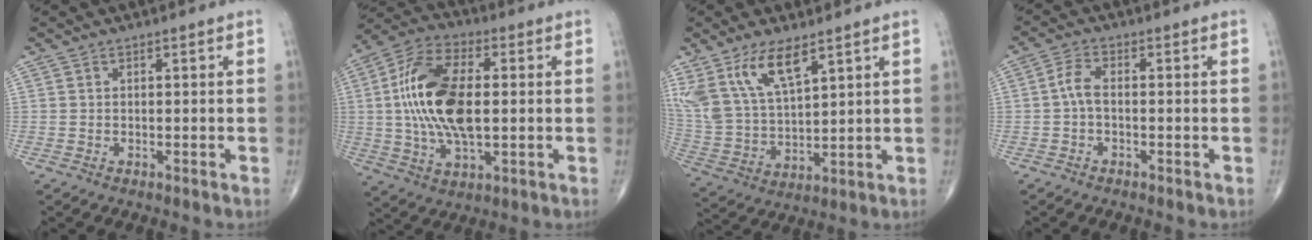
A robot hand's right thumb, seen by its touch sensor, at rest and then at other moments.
{"total": 17.9, "force": [1.1, 8.9, 15.5], "torque": [-0.308, 0.011, 0.018]}
{"total": 13.6, "force": [8.2, 5.4, 9.4], "torque": [-0.184, -0.027, 0.175]}
{"total": 3.2, "force": [-0.5, 1.4, 2.8], "torque": [-0.062, 0.010, -0.016]}